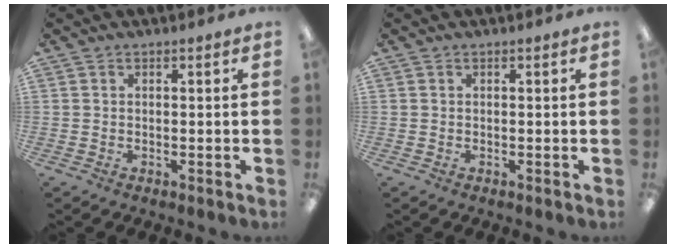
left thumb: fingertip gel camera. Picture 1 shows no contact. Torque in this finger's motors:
{"motor_torque": [-0.04, -0.04, 0.14, 0.06, 0.00]}